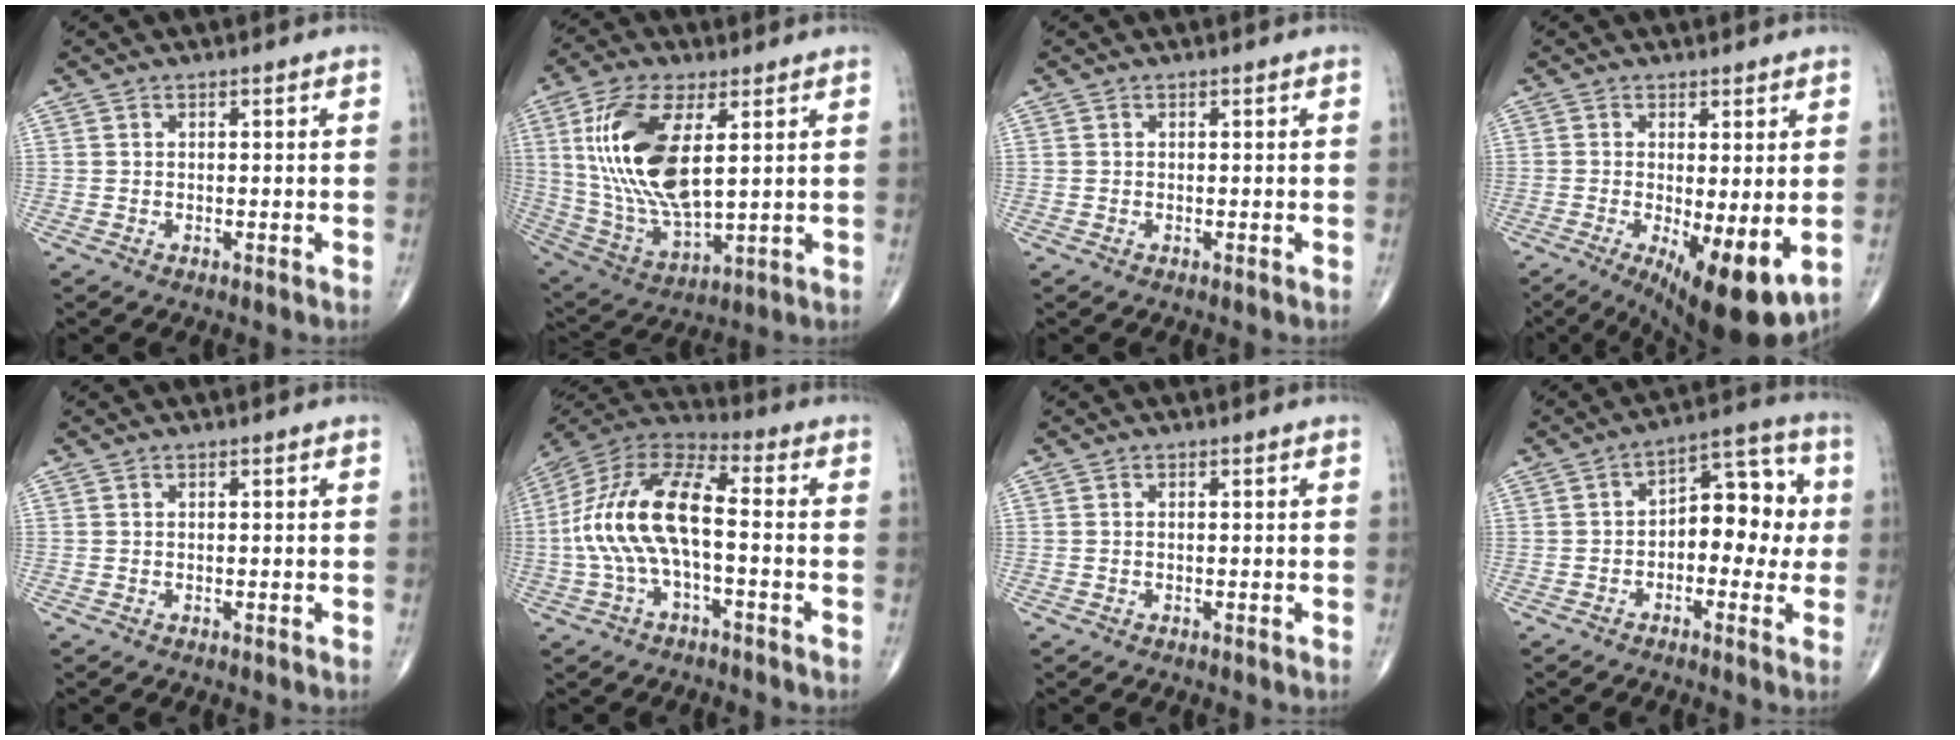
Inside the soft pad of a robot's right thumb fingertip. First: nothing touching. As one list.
[{"total": 19.2, "force": [4.4, 8.5, 16.6], "torque": [-0.338, -0.021, 0.091]}, {"total": 0.0}, {"total": 11.7, "force": [-2.8, 3.6, 10.8], "torque": [-0.160, -0.024, -0.031]}, {"total": 0.0}, {"total": 15.9, "force": [-1.7, 6.5, 14.4], "torque": [-0.300, 0.046, -0.037]}, {"total": 0.0}, {"total": 11.0, "force": [-0.4, 6.6, 8.8], "torque": [-0.075, 0.036, -0.018]}]